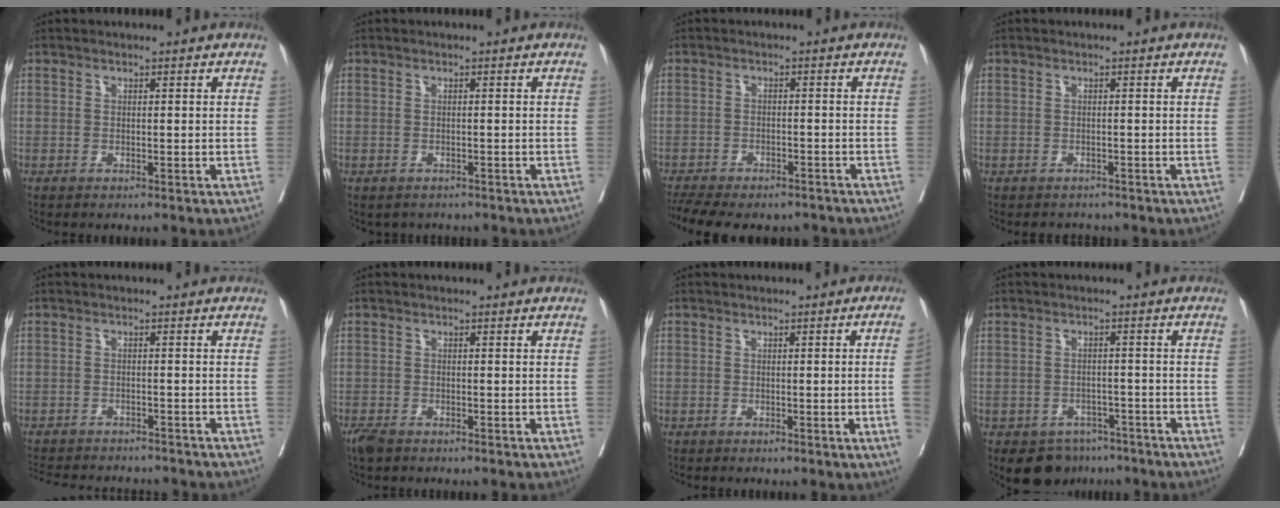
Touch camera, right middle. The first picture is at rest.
{"total": 1.9, "force": [-1.6, 1.0, 0.3], "torque": [-0.007, 0.000, -0.020]}
{"total": 12.0, "force": [-10.2, 4.1, 4.8], "torque": [-0.096, 0.005, -0.141]}
{"total": 2.0, "force": [-1.6, 1.1, -0.3], "torque": [-0.003, 0.001, -0.028]}
{"total": 12.2, "force": [-11.3, 2.8, 3.7], "torque": [-0.074, -0.002, -0.150]}
{"total": 3.0, "force": [-2.3, 1.1, 1.5], "torque": [-0.036, -0.010, -0.041]}
{"total": 3.2, "force": [-0.5, -1.1, 2.9], "torque": [-0.036, -0.005, -0.005]}
{"total": 6.3, "force": [-4.9, 3.9, 0.8], "torque": [0.006, 0.010, -0.067]}